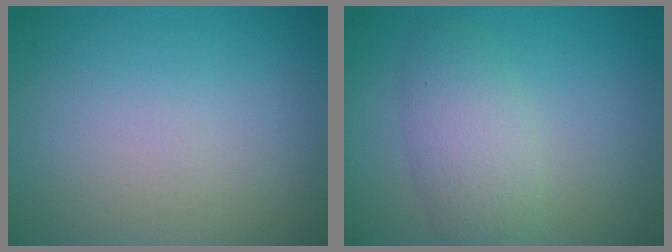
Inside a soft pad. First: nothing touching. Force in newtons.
{"total": 3.7, "press": 3.7, "slide": 0.2}